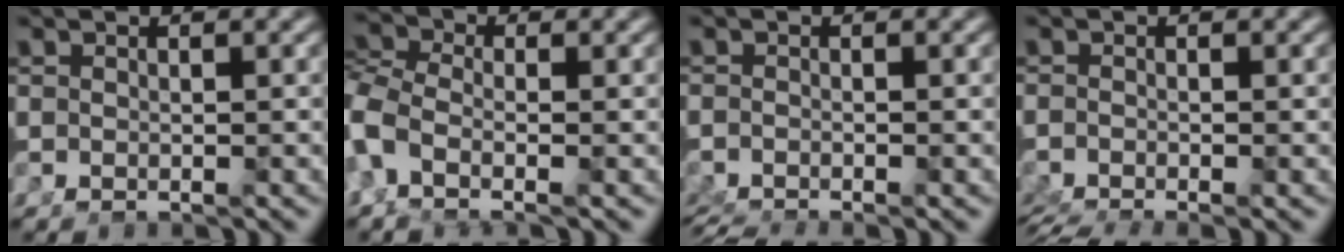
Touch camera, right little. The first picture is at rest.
{"total": 5.0, "force": [-1.2, 3.4, 3.5], "torque": [-0.102, -0.016, -0.017]}
{"total": 2.3, "force": [-2.1, 0.6, 0.8], "torque": [-0.021, -0.013, -0.029]}
{"total": 3.4, "force": [-2.6, 1.6, 1.4], "torque": [-0.029, -0.015, -0.038]}